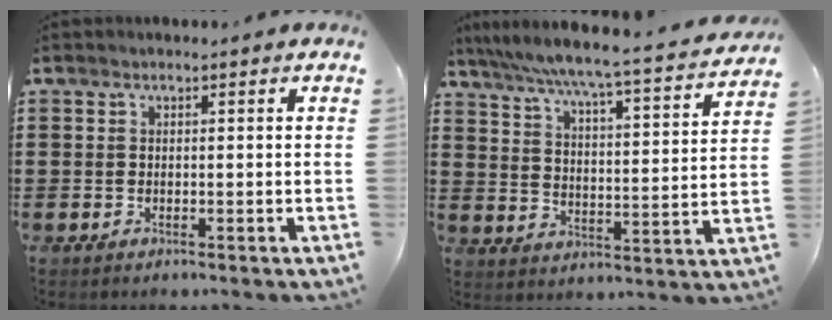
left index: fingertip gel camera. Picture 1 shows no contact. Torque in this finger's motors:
{"motor_torque": [0.13, -1.67, 0.74, 0.21]}